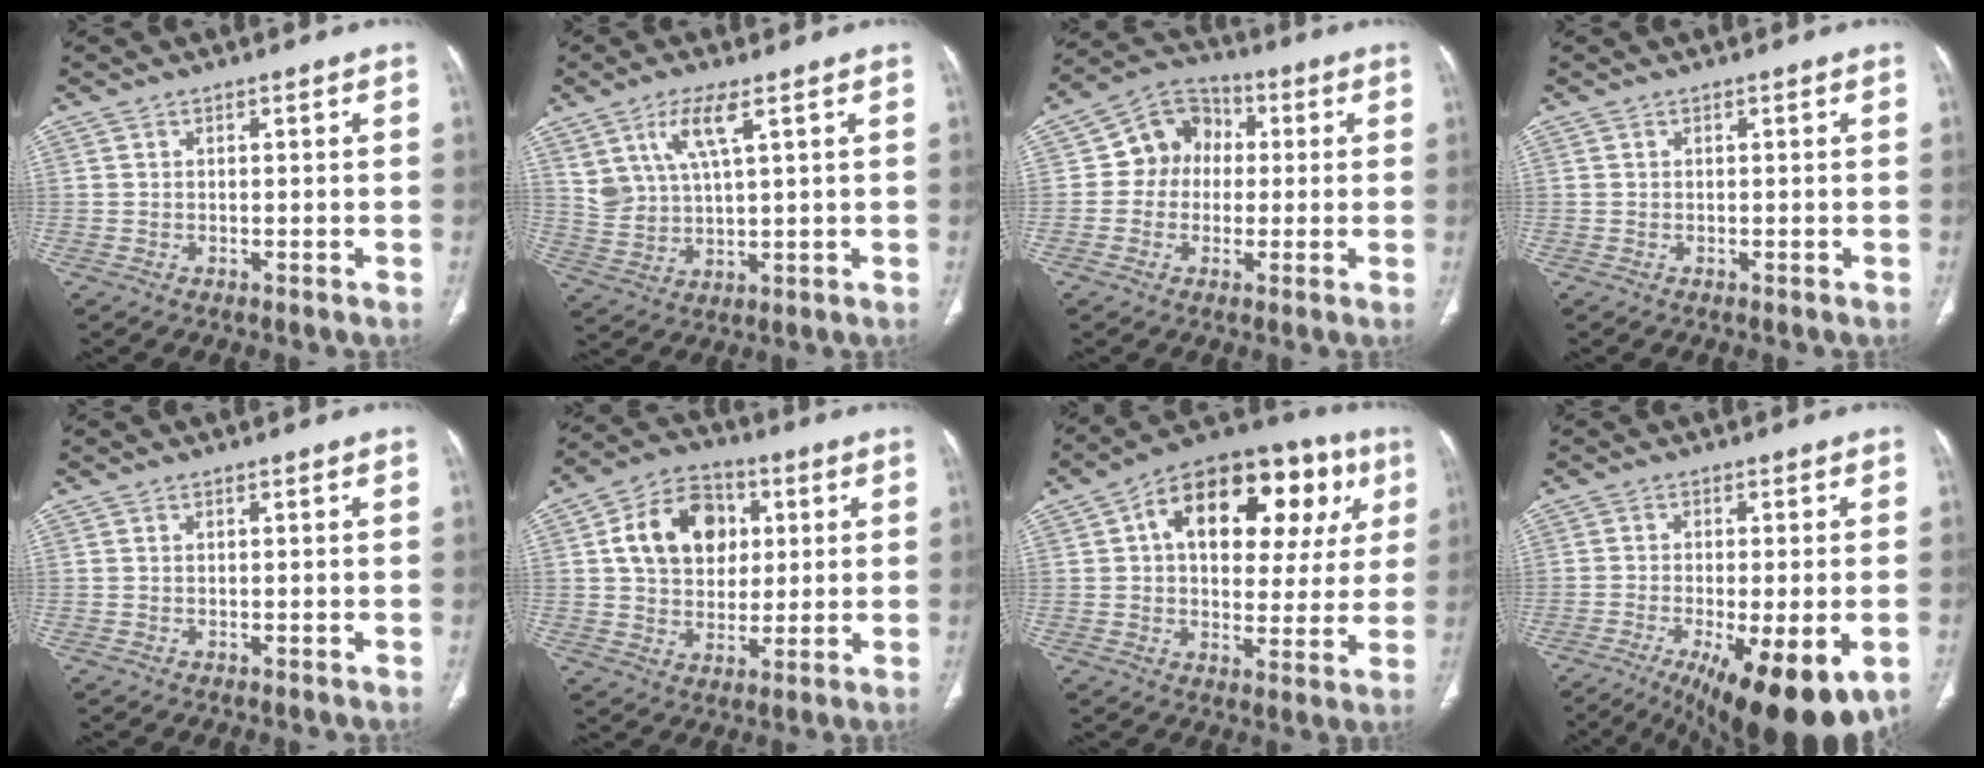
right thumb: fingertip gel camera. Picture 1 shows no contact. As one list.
[{"total": 11.9, "force": [3.5, 7.2, 8.8], "torque": [-0.146, 0.002, 0.076]}, {"total": 9.1, "force": [0.3, 8.2, 4.1], "torque": [-0.030, 0.023, -0.010]}, {"total": 0.0}, {"total": 0.0}, {"total": 14.5, "force": [3.4, 11.0, 8.7], "torque": [-0.113, 0.007, 0.054]}, {"total": 24.1, "force": [7.5, 13.9, 18.3], "torque": [-0.215, 0.032, 0.105]}, {"total": 17.2, "force": [-7.8, 5.1, 14.4], "torque": [-0.193, -0.017, -0.109]}]